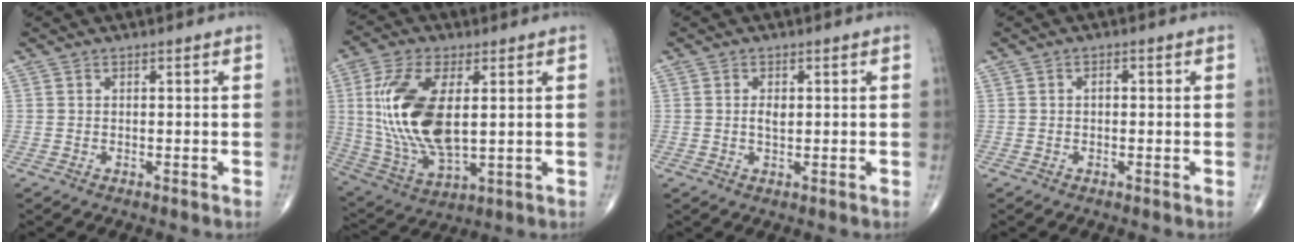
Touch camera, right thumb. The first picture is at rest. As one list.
[{"total": 18.2, "force": [2.5, 8.7, 15.8], "torque": [-0.329, -0.014, 0.055]}, {"total": 2.0, "force": [0.2, 1.1, 1.7], "torque": [-0.030, -0.001, 0.004]}, {"total": 1.0, "force": [-0.1, 0.7, 0.7], "torque": [-0.005, 0.003, -0.005]}]